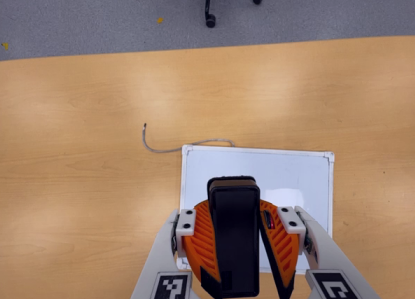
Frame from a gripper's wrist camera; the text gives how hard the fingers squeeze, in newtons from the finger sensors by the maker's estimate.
{"total": 11.0, "left": 10.4, "right": 11.7}